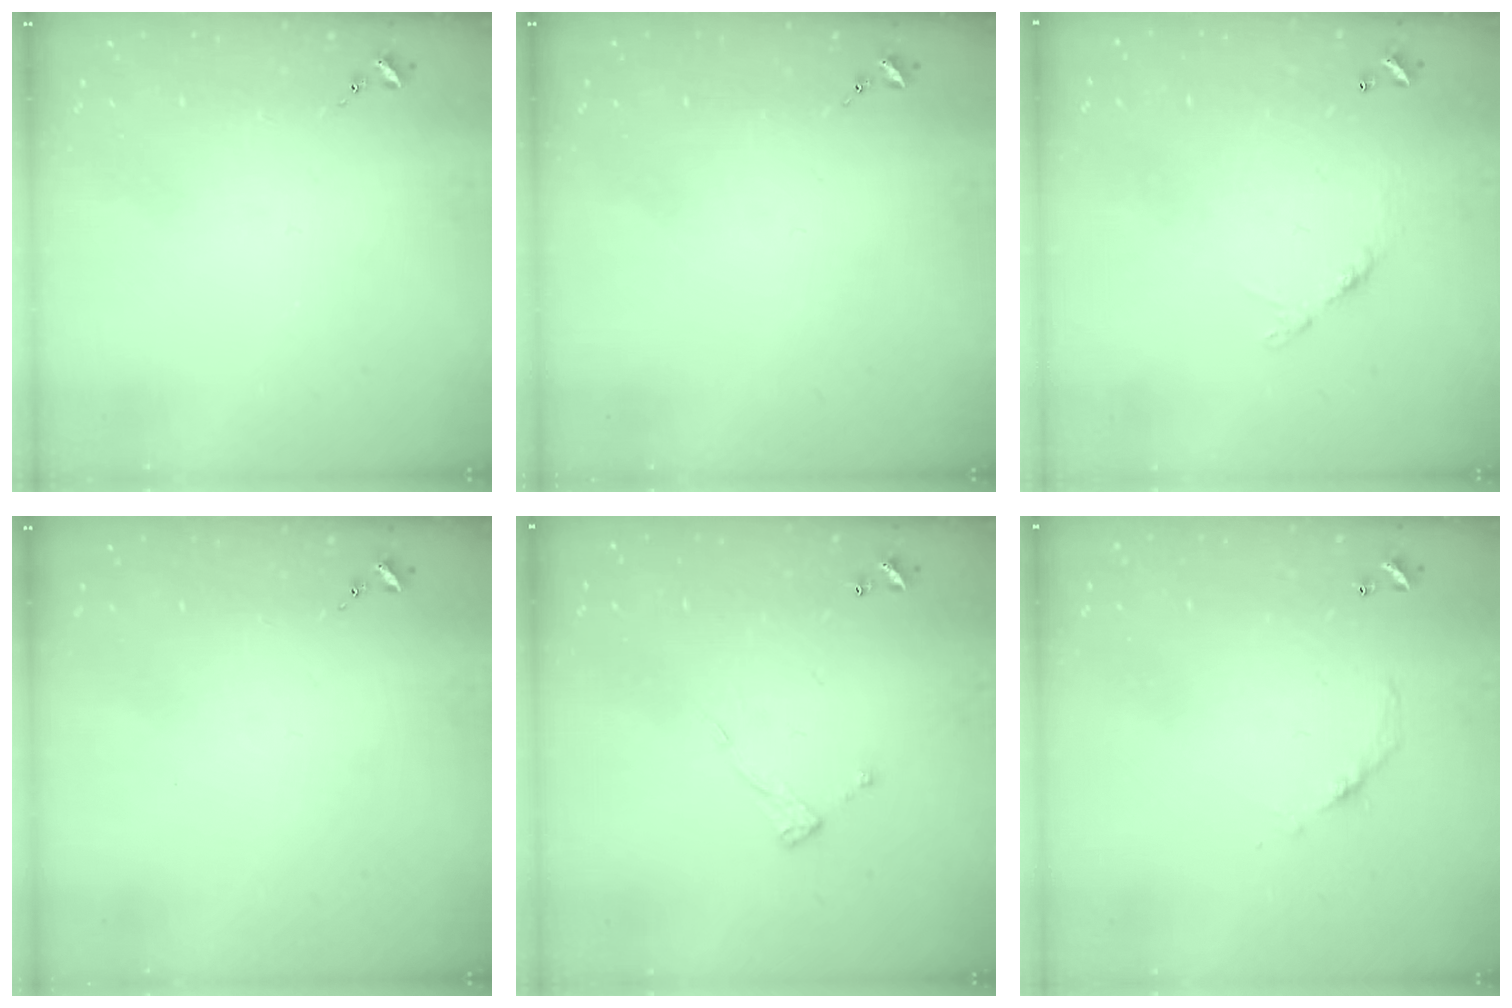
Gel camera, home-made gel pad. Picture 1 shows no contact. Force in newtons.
{"total": 0.0}
{"total": 5.9, "press": 5.9, "slide": 0.4}
{"total": 0.0}
{"total": 7.0, "press": 7.0, "slide": 0.4}
{"total": 5.0, "press": 5.0, "slide": 0.3}